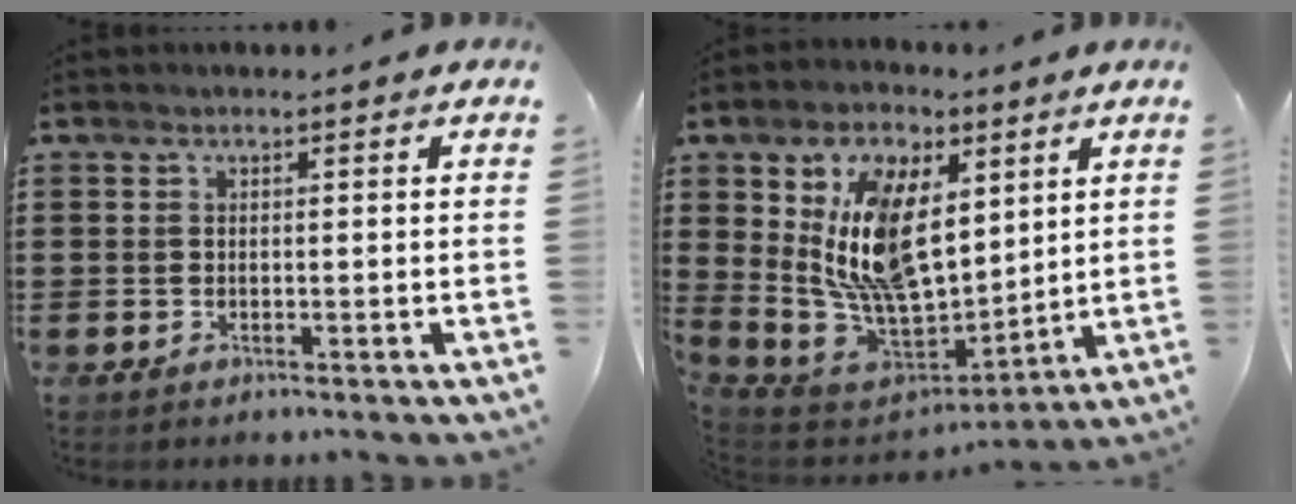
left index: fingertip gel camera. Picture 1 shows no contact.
{"total": 15.1, "force": [4.9, 8.4, 11.5], "torque": [-0.255, -0.017, 0.096]}